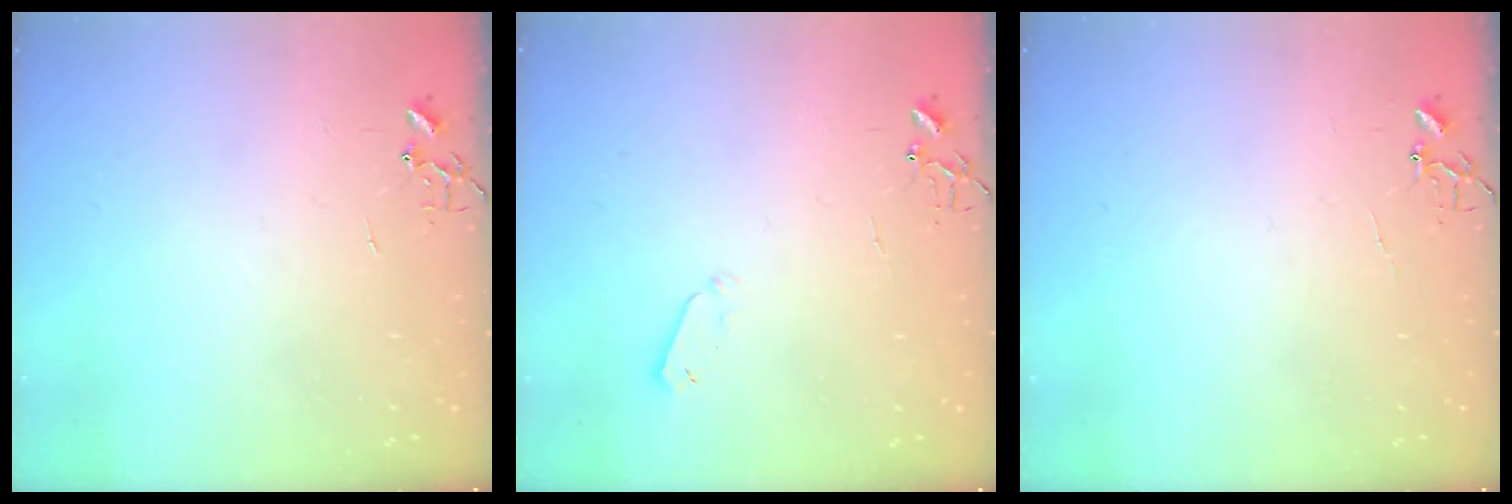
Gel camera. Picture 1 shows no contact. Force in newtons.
{"total": 3.3, "press": 3.2, "slide": 0.7}
{"total": 4.3, "press": 4.3, "slide": 0.3}